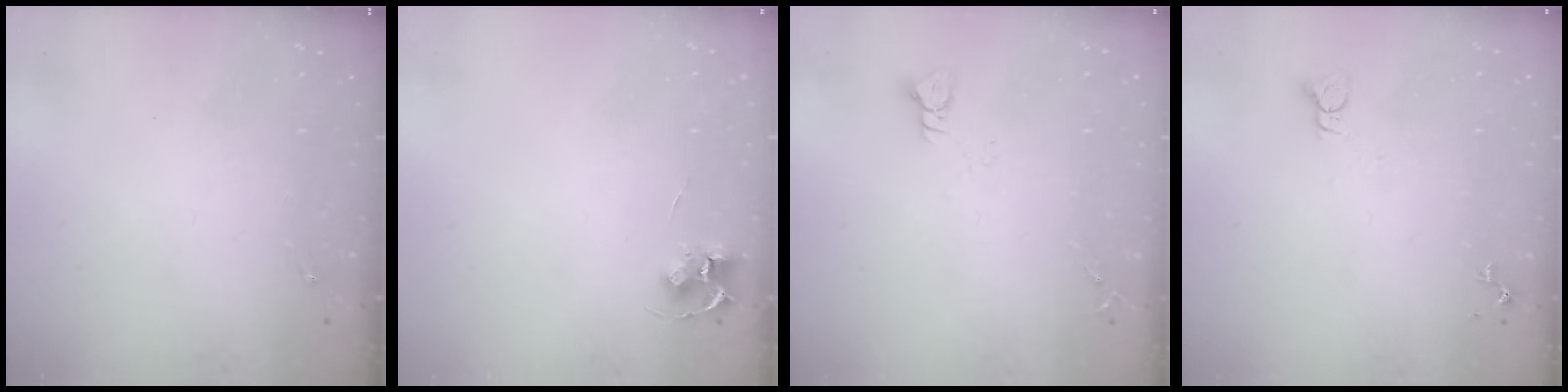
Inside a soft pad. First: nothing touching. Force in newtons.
{"total": 4.7, "press": 4.7, "slide": 0.4}
{"total": 3.0, "press": 3.0, "slide": 0.3}
{"total": 2.2, "press": 2.2, "slide": 0.1}